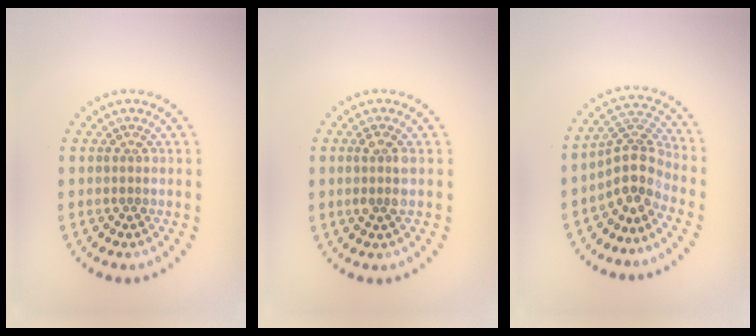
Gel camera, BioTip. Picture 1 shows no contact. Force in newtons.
{"total": 1.7, "press": 1.5, "slide": 0.7}
{"total": 3.8, "press": 2.9, "slide": 2.5}